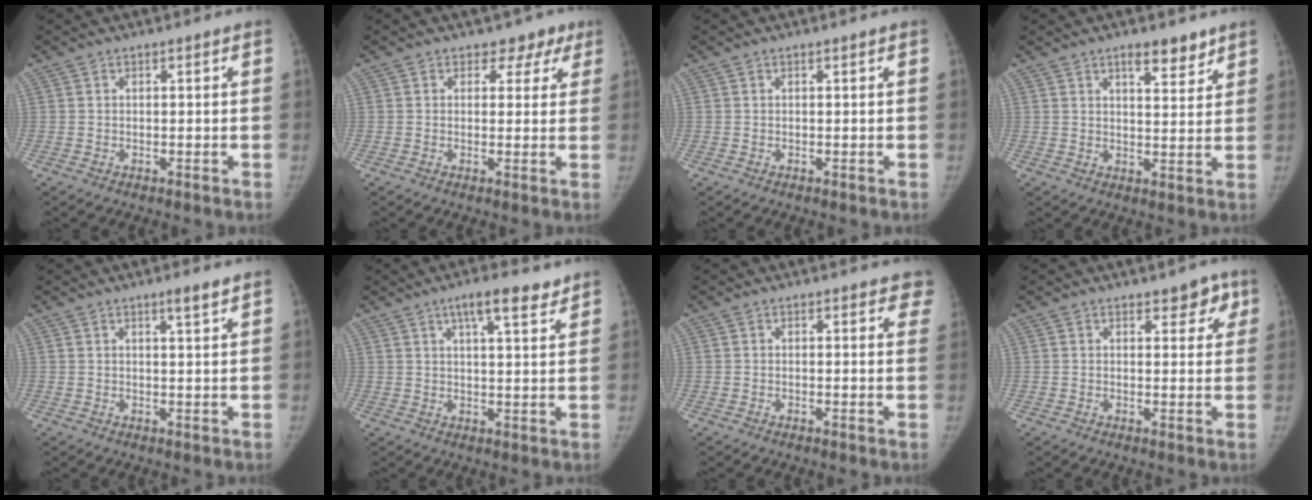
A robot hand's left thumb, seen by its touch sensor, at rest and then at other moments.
{"total": 3.9, "force": [2.4, 3.1, 0.7], "torque": [0.028, -0.008, 0.019]}
{"total": 0.0}
{"total": 5.9, "force": [4.1, 2.2, 3.6], "torque": [-0.028, -0.026, 0.060]}
{"total": 2.4, "force": [1.7, 0.1, 1.7], "torque": [-0.023, -0.013, 0.028]}
{"total": 7.2, "force": [4.7, 1.9, 5.1], "torque": [-0.064, -0.019, 0.073]}
{"total": 3.5, "force": [2.8, 1.5, 1.4], "torque": [0.015, -0.009, 0.017]}
{"total": 4.1, "force": [2.4, 2.3, 2.4], "torque": [0.008, -0.008, 0.026]}